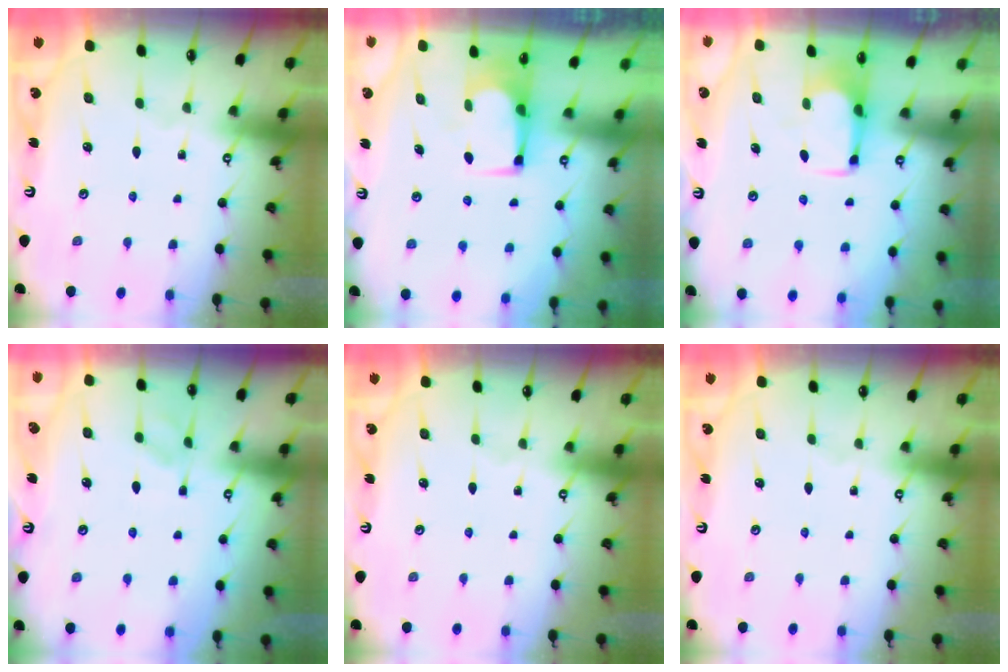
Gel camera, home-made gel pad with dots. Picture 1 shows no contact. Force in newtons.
{"total": 2.1, "press": 2.1, "slide": 0.1}
{"total": 2.3, "press": 2.2, "slide": 0.9}
{"total": 4.5, "press": 4.4, "slide": 0.5}
{"total": 0.0}
{"total": 0.0}